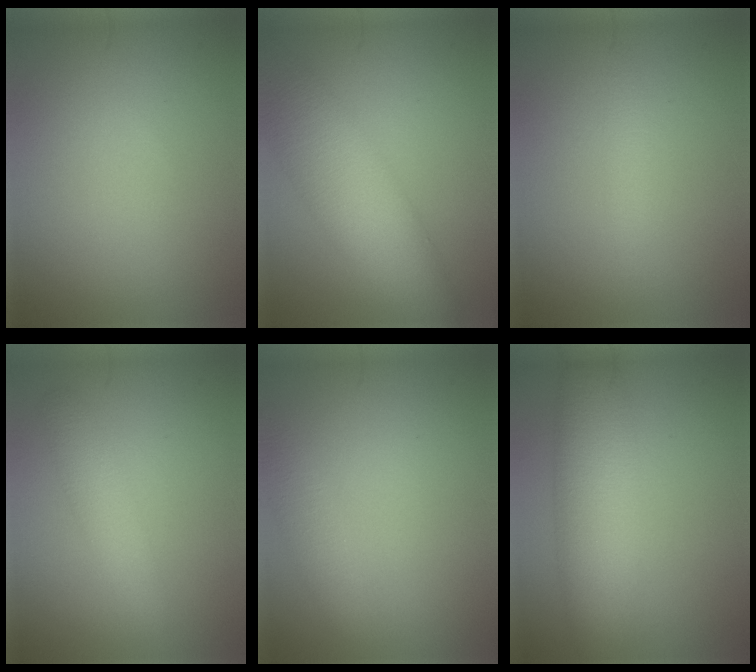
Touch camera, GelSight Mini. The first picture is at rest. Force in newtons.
{"total": 8.8, "press": 8.8, "slide": 0.5}
{"total": 1.3, "press": 1.3, "slide": 0.2}
{"total": 2.8, "press": 2.8, "slide": 0.0}
{"total": 2.3, "press": 2.3, "slide": 0.1}
{"total": 6.9, "press": 6.9, "slide": 0.4}